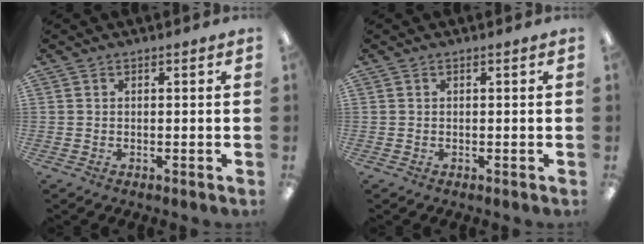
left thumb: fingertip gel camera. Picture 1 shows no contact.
{"total": 0.0}